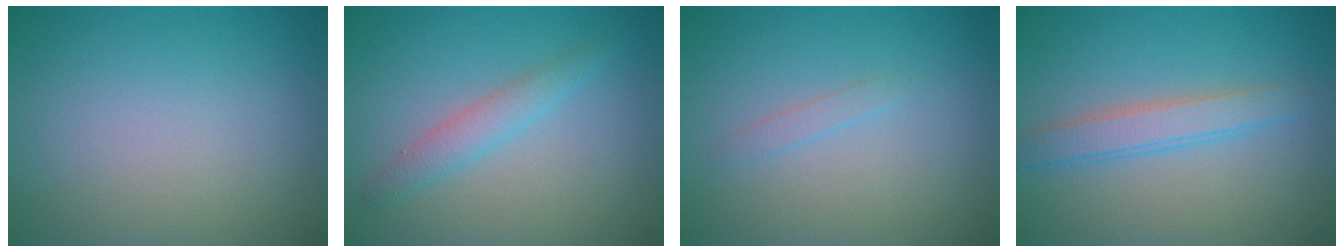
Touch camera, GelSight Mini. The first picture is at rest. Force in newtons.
{"total": 2.9, "press": 2.9, "slide": 0.4}
{"total": 0.8, "press": 0.8, "slide": 0.1}
{"total": 2.8, "press": 2.7, "slide": 0.1}